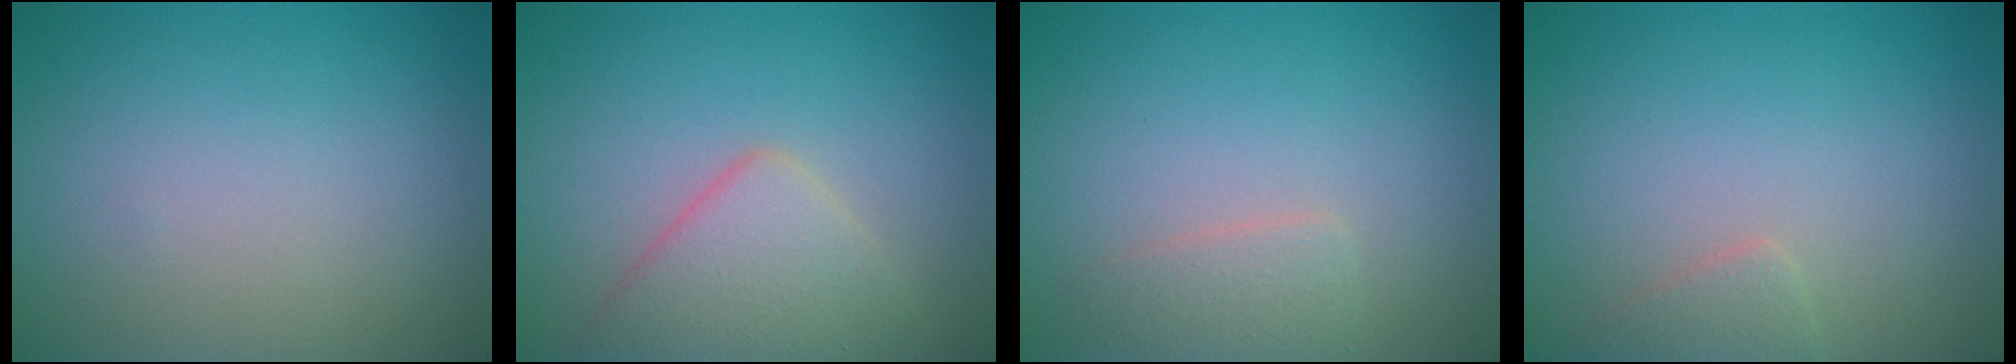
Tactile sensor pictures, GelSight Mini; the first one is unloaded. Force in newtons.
{"total": 4.4, "press": 4.4, "slide": 0.2}
{"total": 1.8, "press": 1.8, "slide": 0.0}
{"total": 1.3, "press": 1.3, "slide": 0.1}